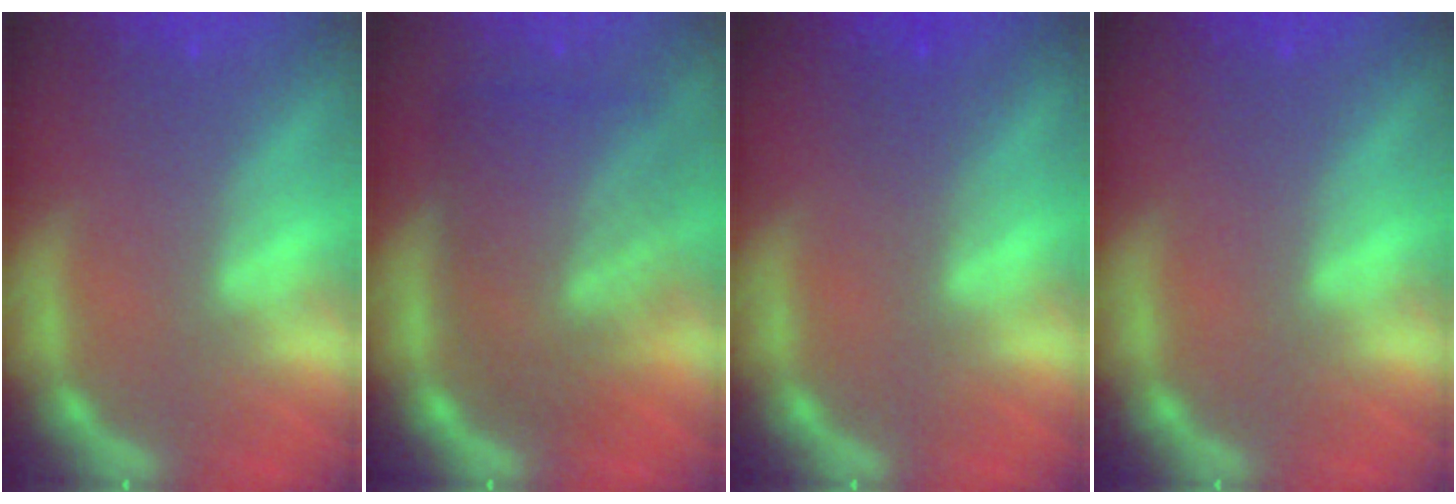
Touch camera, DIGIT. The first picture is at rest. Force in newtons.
{"total": 9.1}
{"total": 1.5}
{"total": 0.0}